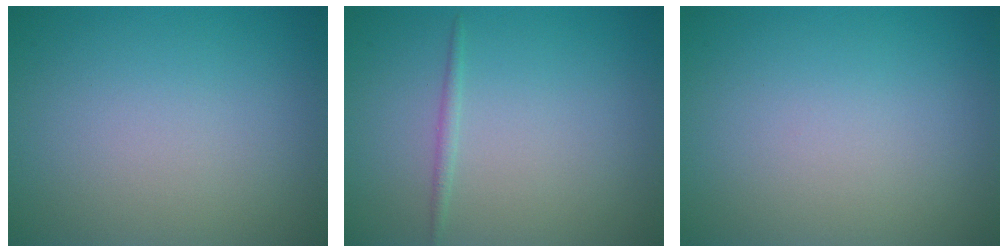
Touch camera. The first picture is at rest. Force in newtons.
{"total": 0.8, "press": 0.8, "slide": 0.0}
{"total": 0.0}